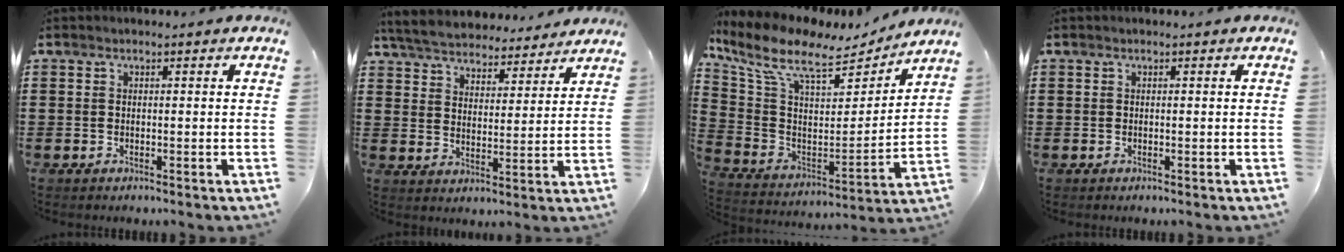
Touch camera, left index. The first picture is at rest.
{"total": 5.3, "force": [5.2, 0.6, 0.6], "torque": [-0.040, -0.033, 0.089]}
{"total": 10.7, "force": [8.2, 3.2, 6.0], "torque": [-0.153, -0.049, 0.141]}
{"total": 0.0}